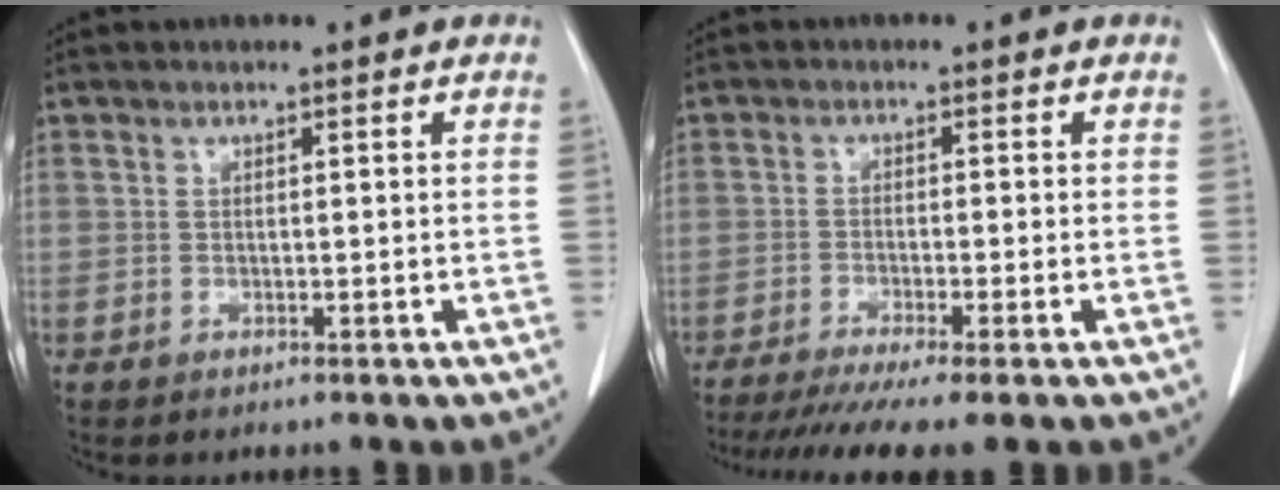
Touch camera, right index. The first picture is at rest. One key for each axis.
{"total": 9.6, "fx": -7.4, "fy": -0.2, "fz": 6.1, "tx": -0.090, "ty": -0.019, "tz": -0.116}